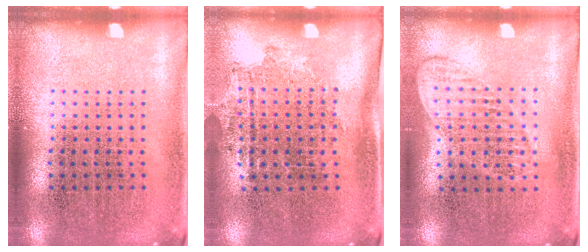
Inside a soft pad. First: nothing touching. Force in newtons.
{"total": 1.3, "press": 1.0, "slide": 0.9}
{"total": 1.0, "press": 1.0, "slide": 0.1}